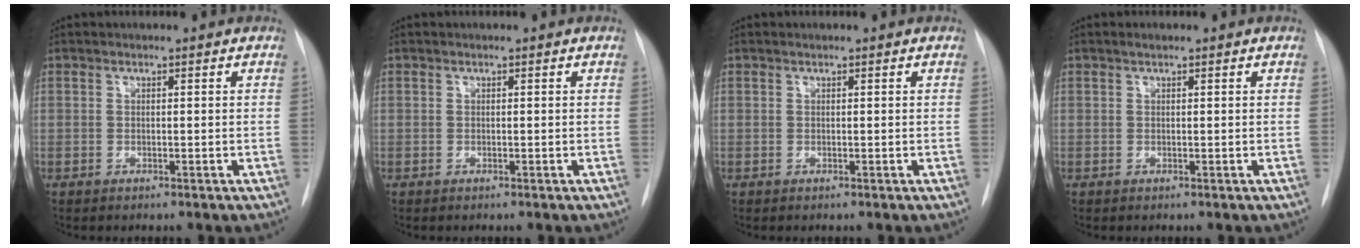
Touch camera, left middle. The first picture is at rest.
{"total": 0.0}
{"total": 0.0}
{"total": 0.6, "force": [0.5, 0.1, 0.3], "torque": [-0.011, 0.001, 0.009]}